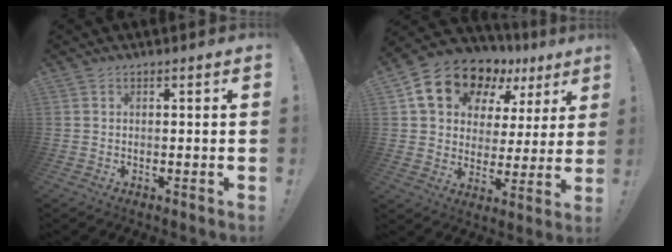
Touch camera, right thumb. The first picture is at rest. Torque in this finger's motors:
{"motor_torque": [1.32, 3.39, 0.80, 0.42, 0.06]}